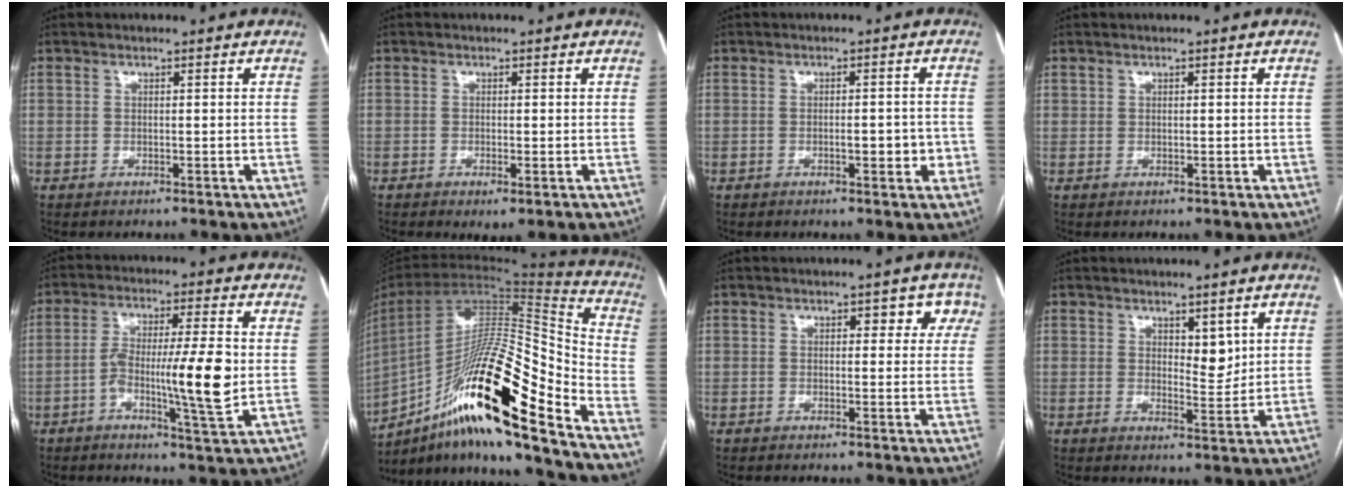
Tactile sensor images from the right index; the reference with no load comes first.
{"total": 1.3, "force": [-0.6, 0.2, 1.1], "torque": [-0.017, -0.004, -0.006]}
{"total": 3.4, "force": [-0.9, 1.1, 3.1], "torque": [-0.043, 0.002, -0.010]}
{"total": 0.6, "force": [0.4, 0.4, 0.1], "torque": [0.008, -0.001, 0.004]}
{"total": 11.3, "force": [-1.7, 0.6, 11.1], "torque": [-0.193, 0.003, -0.032]}
{"total": 26.4, "force": [-15.0, 2.9, 21.5], "torque": [-0.372, -0.004, -0.262]}
{"total": 4.0, "force": [1.8, 2.5, 2.6], "torque": [-0.006, 0.013, 0.015]}
{"total": 3.9, "force": [1.7, 1.8, 3.1], "torque": [-0.044, -0.009, 0.031]}